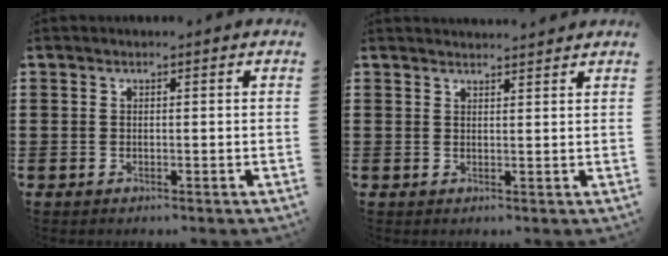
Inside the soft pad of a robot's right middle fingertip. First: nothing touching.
{"total": 1.7, "force": [1.7, 0.0, 0.1], "torque": [-0.006, 0.001, 0.032]}